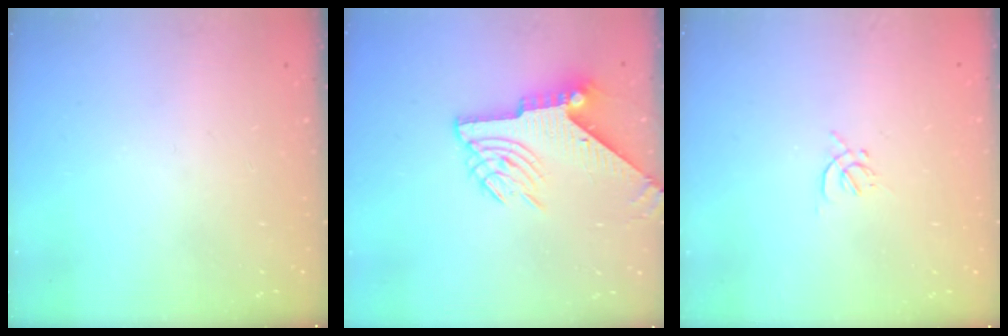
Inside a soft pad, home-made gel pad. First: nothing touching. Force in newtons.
{"total": 9.8, "press": 9.7, "slide": 0.7}
{"total": 1.7, "press": 1.7, "slide": 0.5}